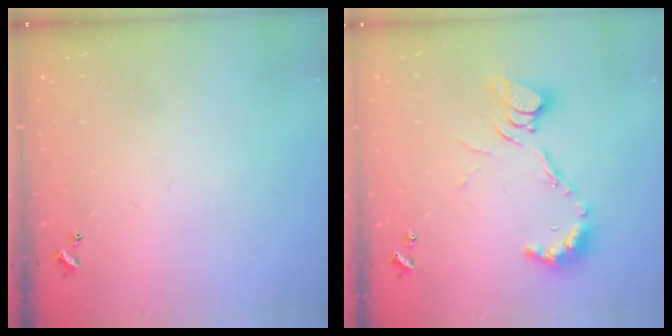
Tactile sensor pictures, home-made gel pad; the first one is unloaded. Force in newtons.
{"total": 11.6, "press": 11.6, "slide": 0.7}